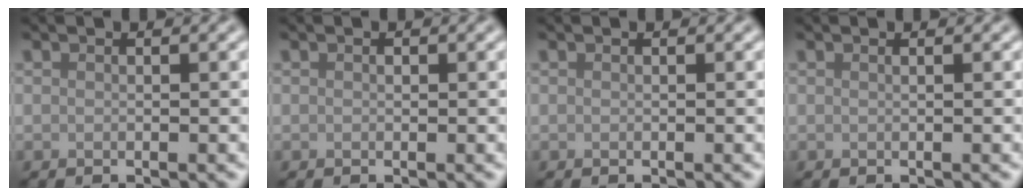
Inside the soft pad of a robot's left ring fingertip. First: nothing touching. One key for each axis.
{"total": 0.0}
{"total": 0.0}
{"total": 0.6, "fx": 0.3, "fy": 0.3, "fz": 0.5, "tx": -0.003, "ty": 0.001, "tz": -0.005}